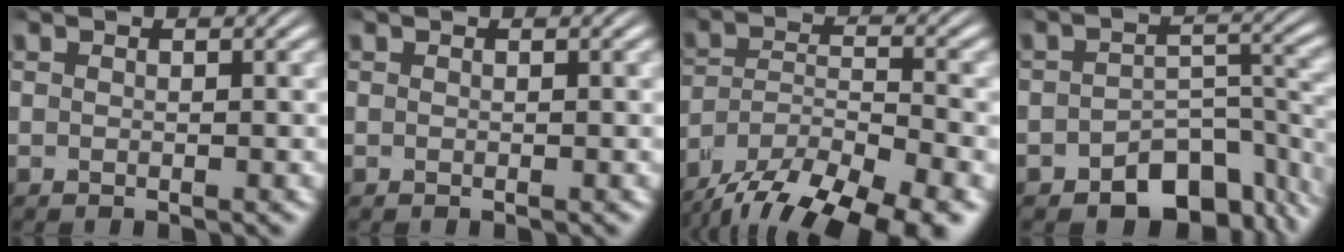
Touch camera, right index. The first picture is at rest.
{"total": 0.0}
{"total": 9.8, "force": [-6.4, 5.4, 5.1], "torque": [-0.088, -0.024, -0.097]}
{"total": 8.6, "force": [-6.6, 3.9, 3.8], "torque": [-0.022, -0.004, -0.100]}